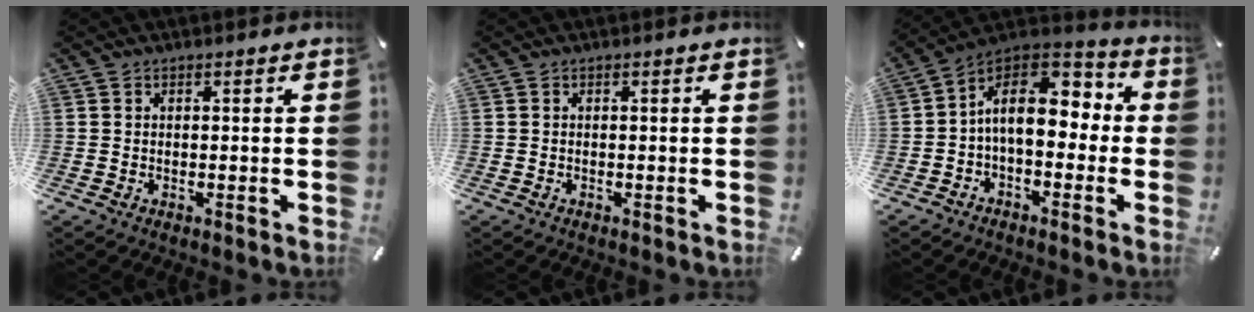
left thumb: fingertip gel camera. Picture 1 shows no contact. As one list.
[{"total": 0.0}, {"total": 13.3, "force": [1.2, 9.2, 9.5], "torque": [-0.146, -0.003, 0.018]}]